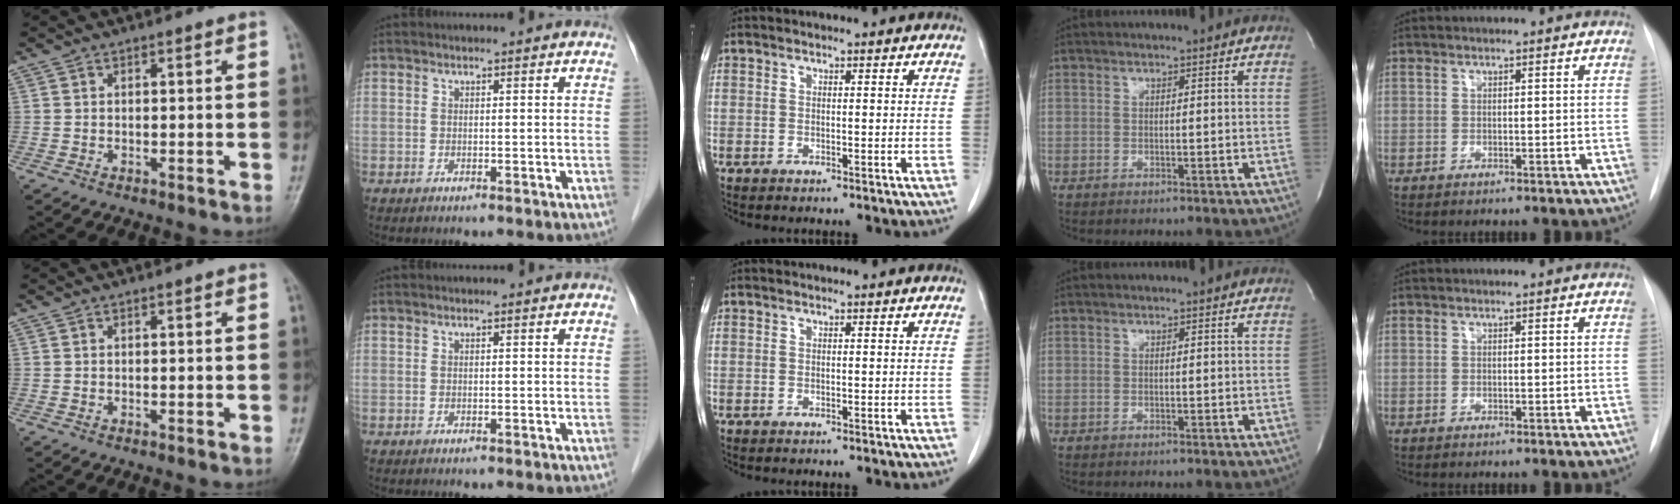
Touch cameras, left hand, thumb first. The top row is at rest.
{}